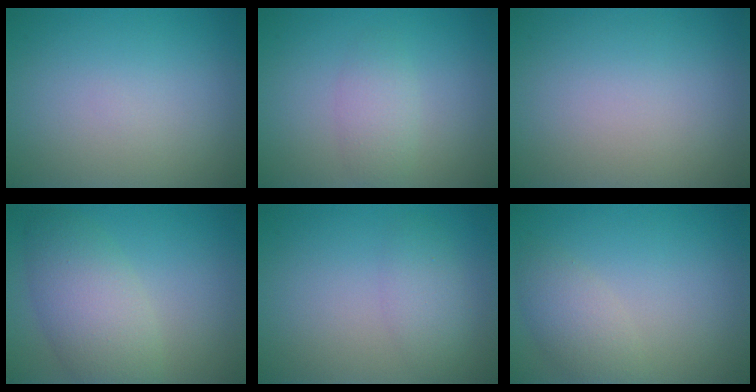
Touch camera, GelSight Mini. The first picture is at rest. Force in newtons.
{"total": 1.9, "press": 1.9, "slide": 0.1}
{"total": 0.0}
{"total": 5.3, "press": 5.3, "slide": 0.3}
{"total": 2.2, "press": 2.2, "slide": 0.1}
{"total": 2.6, "press": 2.6, "slide": 0.1}